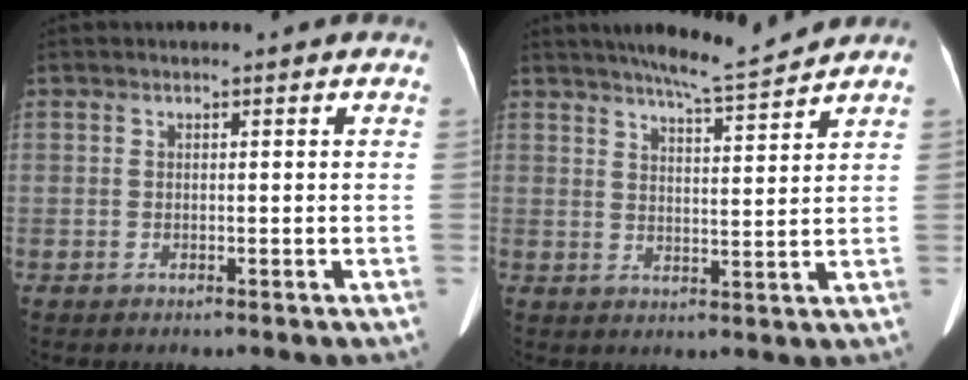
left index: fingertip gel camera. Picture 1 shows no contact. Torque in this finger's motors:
{"motor_torque": [0.06, -0.36, 0.01, -0.01]}